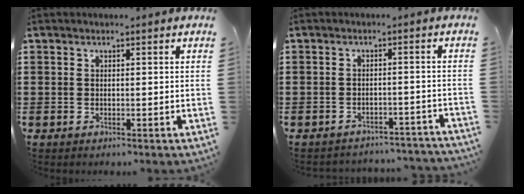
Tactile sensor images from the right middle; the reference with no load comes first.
{"total": 2.5, "force": [-2.5, 0.1, 0.2], "torque": [-0.011, -0.002, -0.052]}